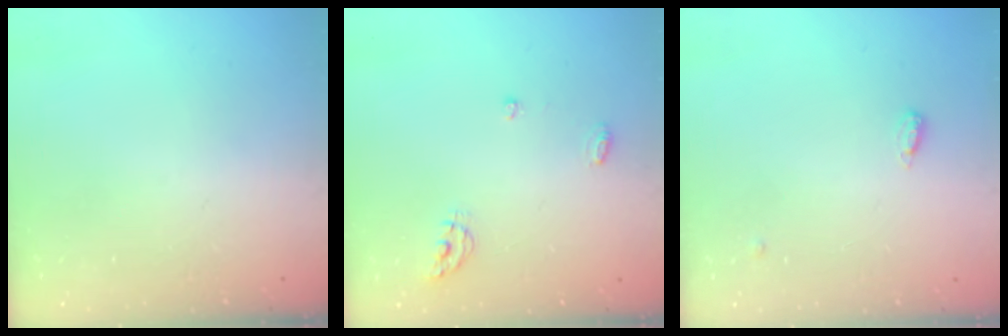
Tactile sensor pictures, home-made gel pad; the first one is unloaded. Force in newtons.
{"total": 4.9, "press": 4.8, "slide": 0.4}
{"total": 3.6, "press": 3.5, "slide": 0.7}